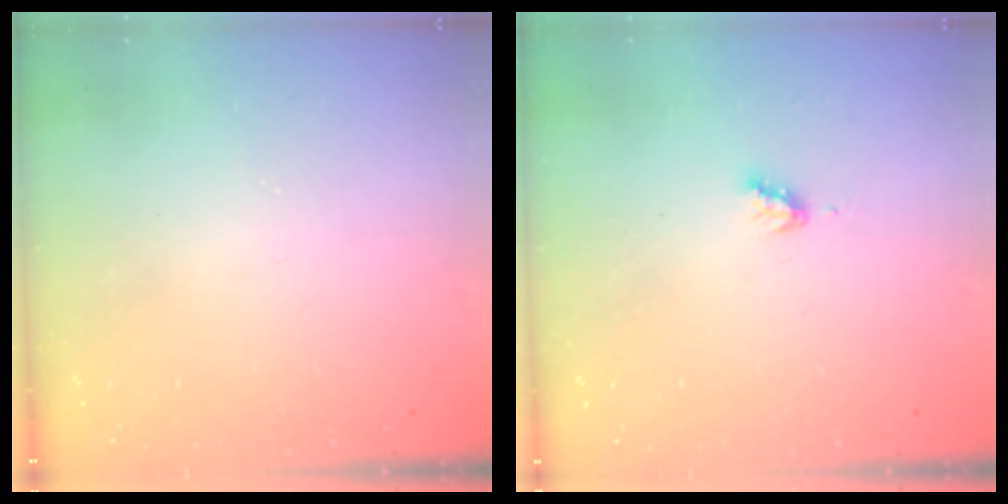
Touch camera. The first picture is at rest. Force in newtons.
{"total": 2.8, "press": 2.8, "slide": 0.3}